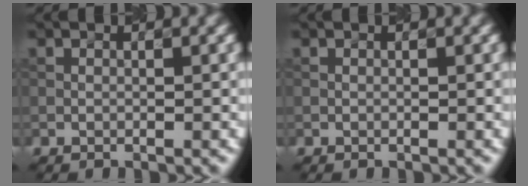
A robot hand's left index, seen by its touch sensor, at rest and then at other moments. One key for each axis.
{"total": 0.0}